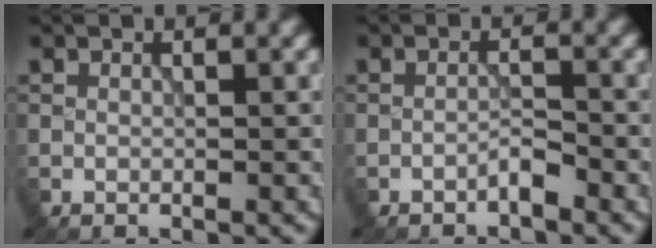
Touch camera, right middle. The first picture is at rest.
{"total": 1.2, "force": [-1.0, 0.1, 0.7], "torque": [-0.012, 0.006, -0.019]}